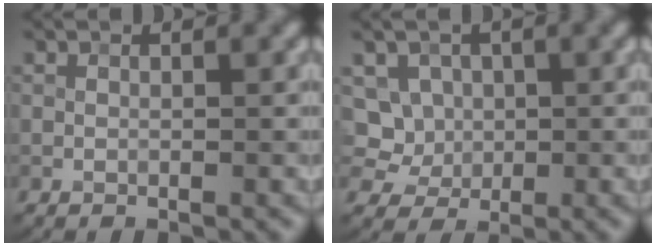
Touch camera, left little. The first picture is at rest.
{"total": 5.3, "force": [0.8, 4.9, 1.9], "torque": [-0.035, 0.021, 0.012]}